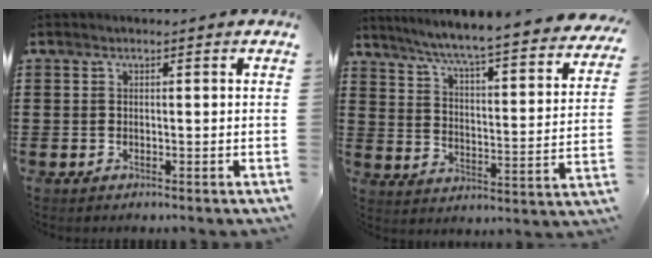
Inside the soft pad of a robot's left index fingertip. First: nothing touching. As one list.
[{"total": 5.2, "force": [4.5, -1.0, 2.3], "torque": [-0.068, -0.050, 0.066]}]